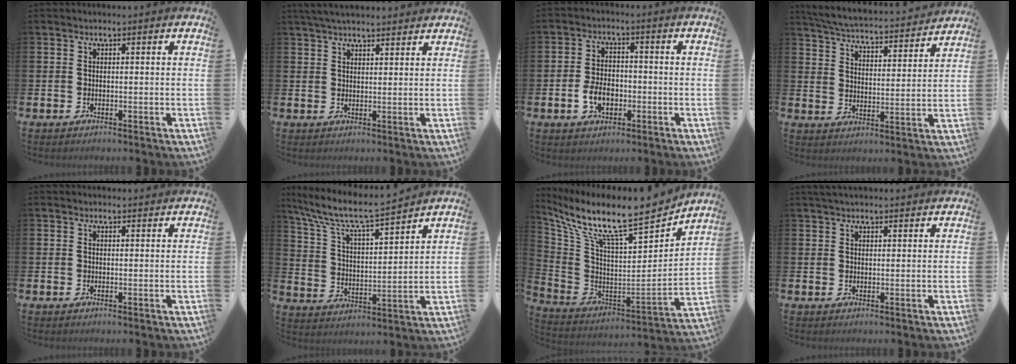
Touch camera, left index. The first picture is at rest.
{"total": 3.7, "force": [3.5, 0.7, 1.1], "torque": [-0.025, -0.008, 0.065]}
{"total": 4.6, "force": [-1.5, 3.1, 3.1], "torque": [-0.046, 0.004, -0.030]}
{"total": 5.5, "force": [5.4, 0.5, 1.1], "torque": [-0.046, -0.044, 0.090]}
{"total": 1.0, "force": [1.0, 0.3, 0.0], "torque": [0.011, -0.003, 0.015]}
{"total": 8.9, "force": [8.0, 1.2, 3.8], "torque": [-0.109, -0.050, 0.133]}
{"total": 11.9, "force": [9.8, 1.8, 6.4], "torque": [-0.145, -0.080, 0.159]}
{"total": 2.4, "force": [2.3, 0.5, 0.5], "torque": [-0.009, -0.004, 0.041]}